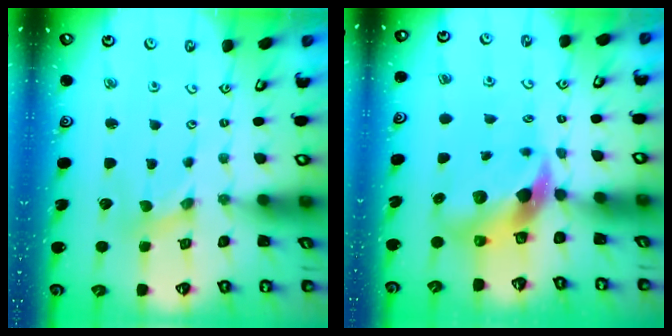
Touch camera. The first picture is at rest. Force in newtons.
{"total": 9.1, "press": 9.0, "slide": 1.7}